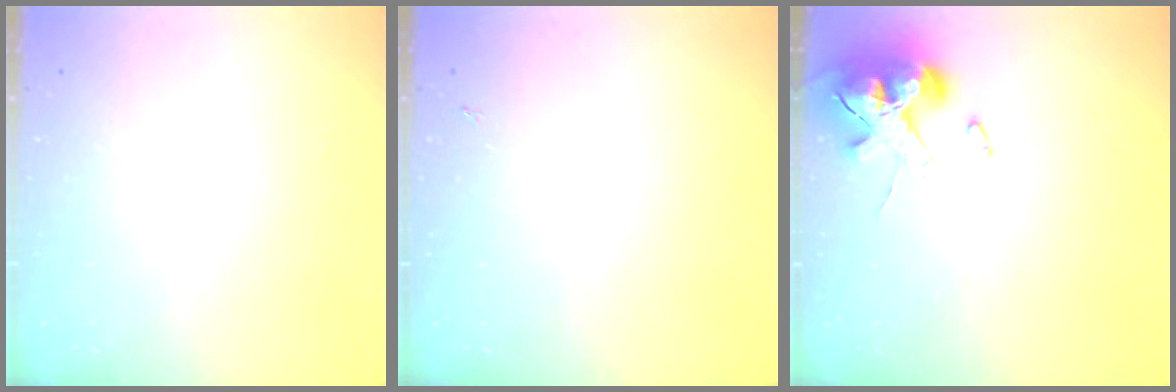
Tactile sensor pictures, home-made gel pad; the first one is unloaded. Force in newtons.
{"total": 1.3, "press": 1.3, "slide": 0.3}
{"total": 11.8, "press": 11.7, "slide": 1.8}